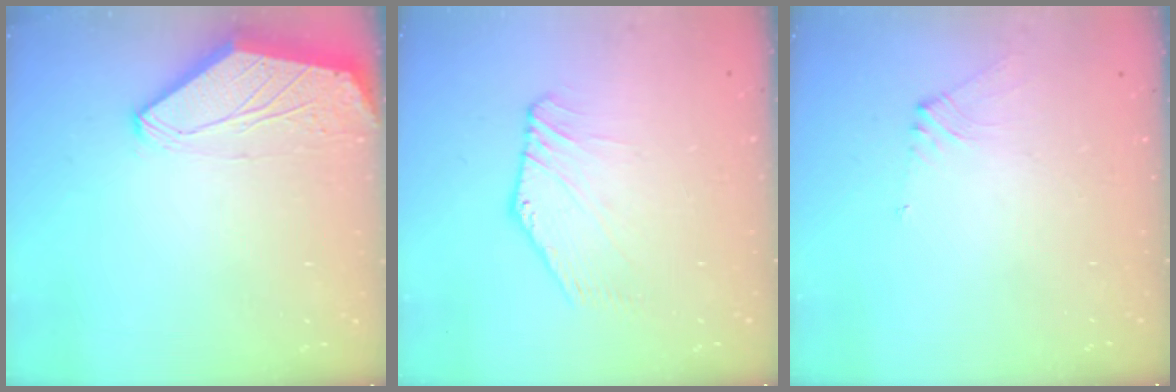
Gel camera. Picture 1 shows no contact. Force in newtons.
{"total": 2.9, "press": 2.9, "slide": 0.1}
{"total": 2.2, "press": 2.1, "slide": 0.6}